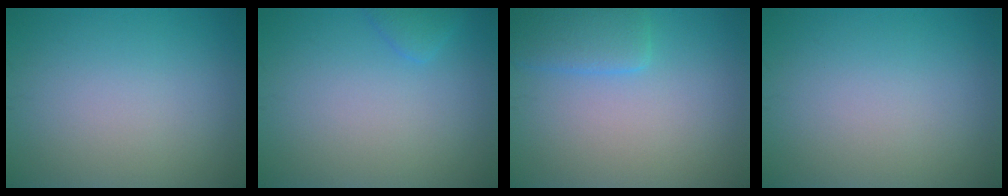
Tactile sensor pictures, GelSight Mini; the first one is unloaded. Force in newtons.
{"total": 1.3, "press": 1.3, "slide": 0.1}
{"total": 3.0, "press": 3.0, "slide": 0.2}
{"total": 0.0}